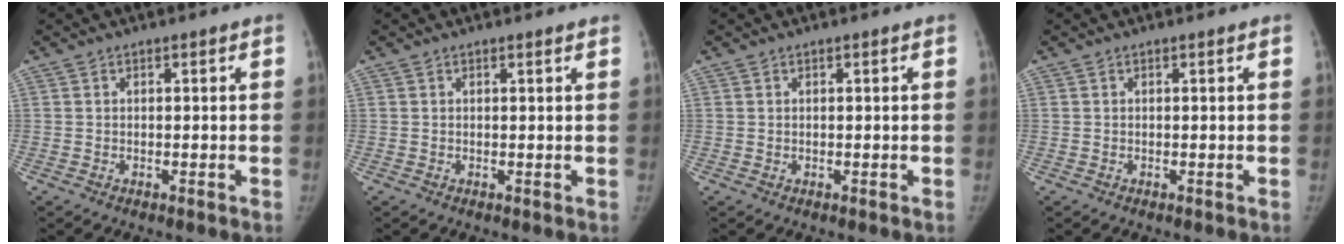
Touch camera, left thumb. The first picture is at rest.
{"total": 0.8, "force": [0.7, 0.0, 0.4], "torque": [-0.007, -0.001, 0.011]}
{"total": 0.0}
{"total": 0.0}